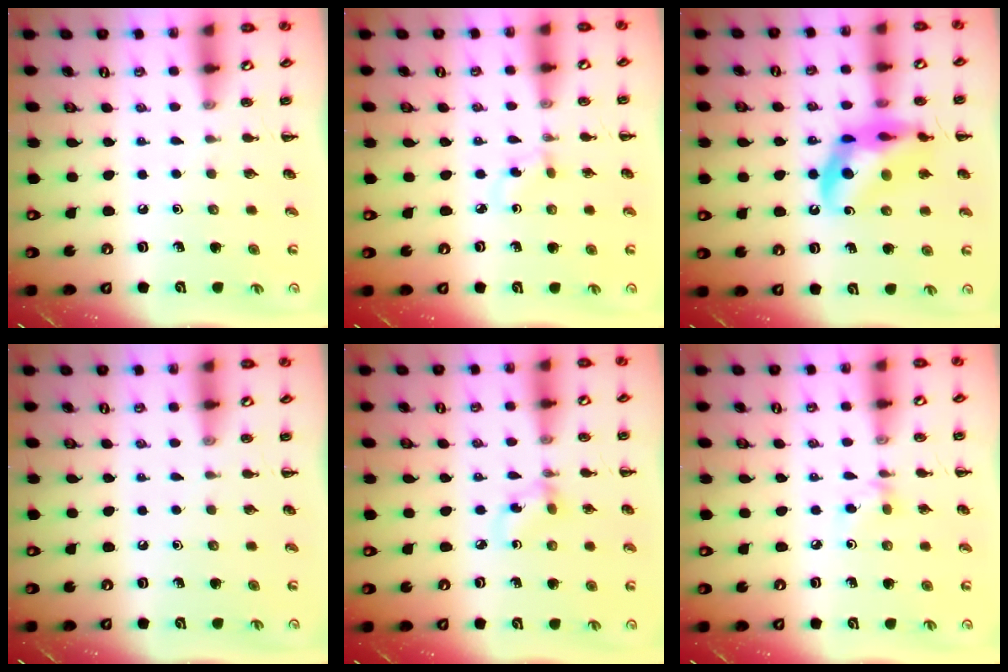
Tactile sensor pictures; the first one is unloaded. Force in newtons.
{"total": 2.6, "press": 2.4, "slide": 1.0}
{"total": 15.7, "press": 15.3, "slide": 3.4}
{"total": 0.0}
{"total": 2.9, "press": 2.8, "slide": 0.9}
{"total": 4.9, "press": 4.6, "slide": 1.6}